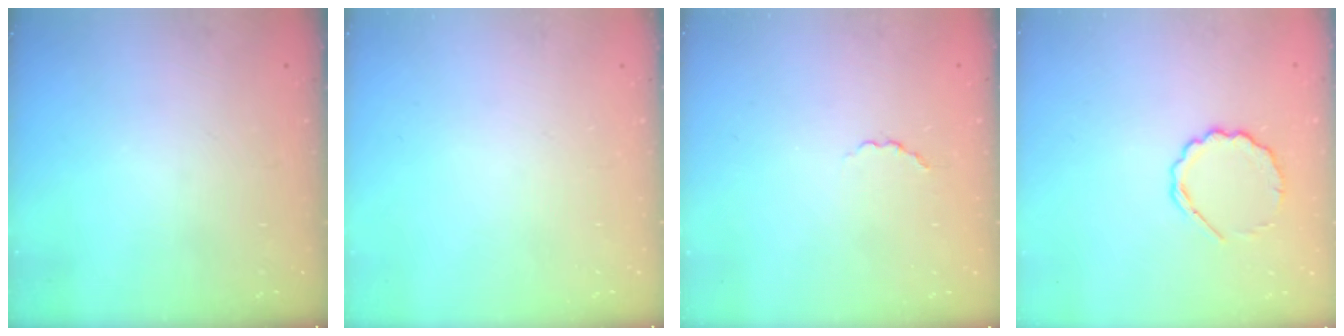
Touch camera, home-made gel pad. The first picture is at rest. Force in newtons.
{"total": 0.0}
{"total": 2.2, "press": 2.0, "slide": 0.8}
{"total": 7.4, "press": 7.1, "slide": 2.0}